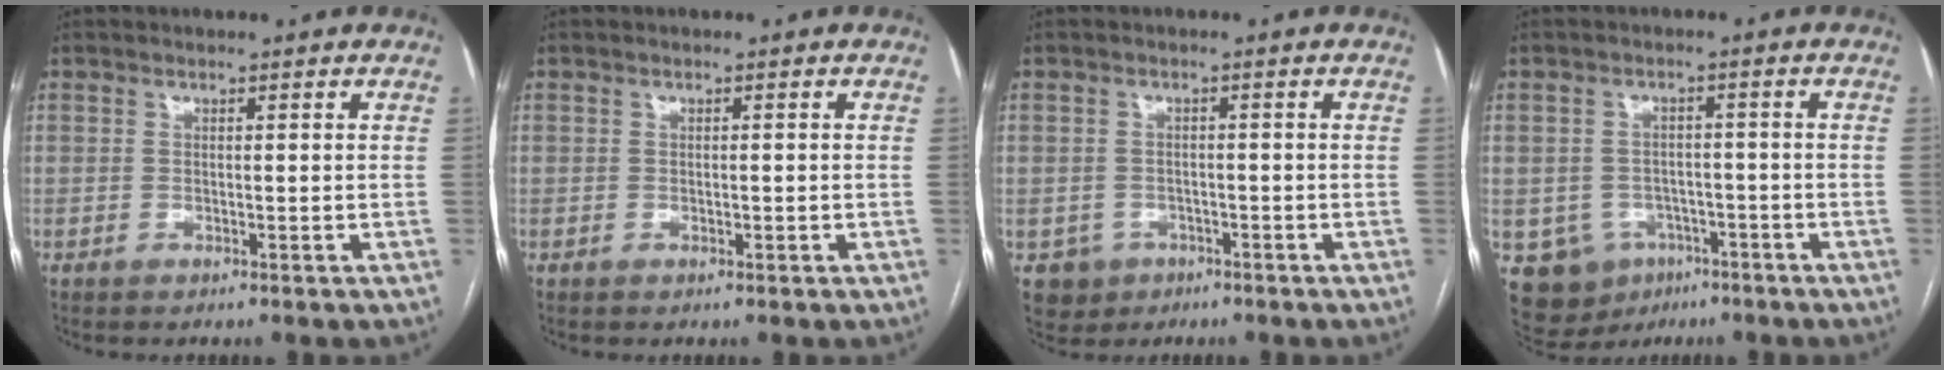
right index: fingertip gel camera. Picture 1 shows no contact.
{"total": 0.6, "force": [-0.1, 0.2, 0.6], "torque": [-0.012, -0.001, 0.000]}
{"total": 3.9, "force": [-1.7, 3.5, 0.3], "torque": [-0.002, 0.009, -0.019]}
{"total": 9.0, "force": [-4.0, 7.6, 2.6], "torque": [-0.057, 0.013, -0.044]}